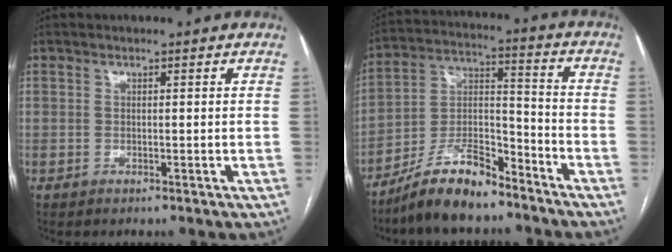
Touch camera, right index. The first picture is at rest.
{"total": 12.0, "force": [-9.8, 2.9, 6.4], "torque": [-0.120, 0.018, -0.178]}